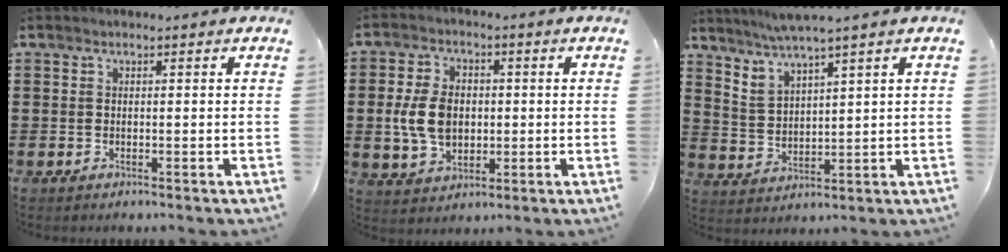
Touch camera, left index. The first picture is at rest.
{"total": 7.5, "force": [-0.2, 5.3, 5.4], "torque": [-0.127, 0.004, -0.011]}
{"total": 3.7, "force": [3.4, -0.3, 1.4], "torque": [-0.039, -0.016, 0.059]}